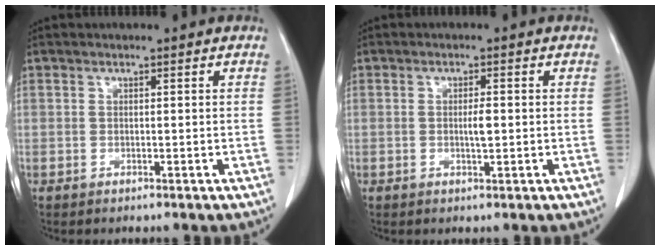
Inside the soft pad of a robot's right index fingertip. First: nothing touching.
{"total": 2.1, "force": [-0.1, 0.4, 2.1], "torque": [-0.040, -0.001, 0.000]}